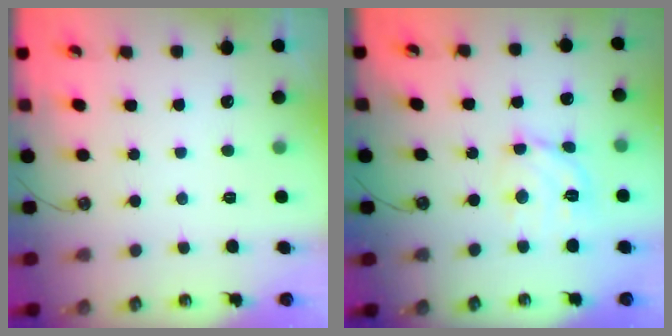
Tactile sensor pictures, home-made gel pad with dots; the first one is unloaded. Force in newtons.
{"total": 12.5, "press": 12.4, "slide": 1.0}